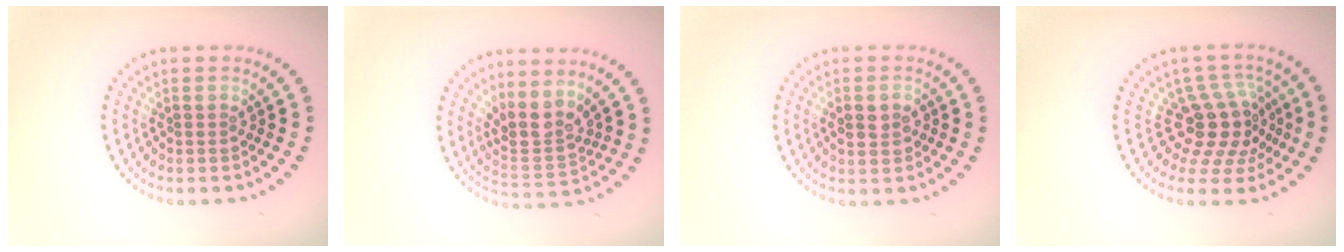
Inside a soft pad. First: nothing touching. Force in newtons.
{"total": 3.2, "press": 2.5, "slide": 2.0}
{"total": 2.3, "press": 2.3, "slide": 0.2}
{"total": 4.6, "press": 3.5, "slide": 3.0}